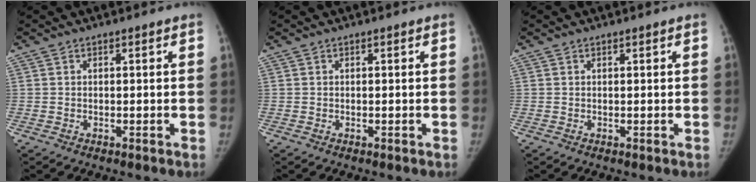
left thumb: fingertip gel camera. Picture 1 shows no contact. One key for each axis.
{"total": 0.0}
{"total": 0.0}